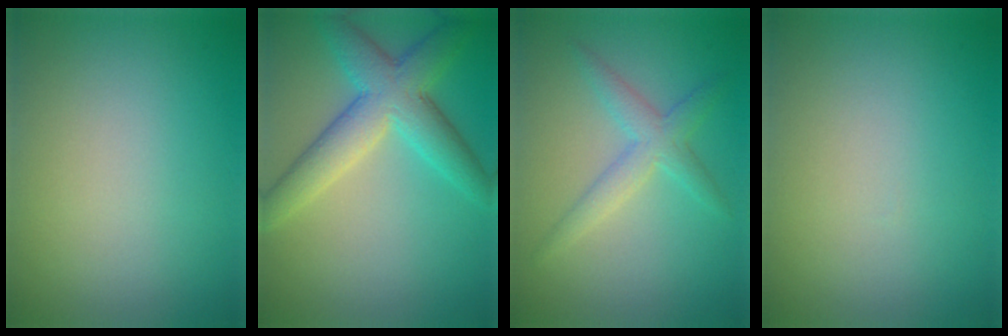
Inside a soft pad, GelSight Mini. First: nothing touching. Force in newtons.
{"total": 6.0, "press": 6.0, "slide": 0.3}
{"total": 2.8, "press": 2.8, "slide": 0.1}
{"total": 0.0}